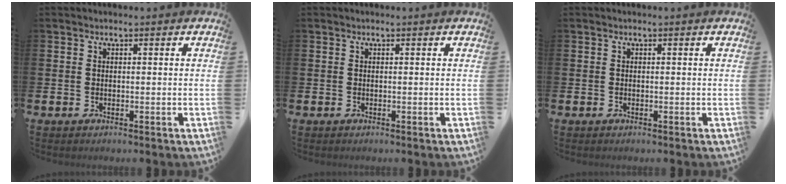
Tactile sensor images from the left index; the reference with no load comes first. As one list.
[{"total": 0.0}, {"total": 0.0}]